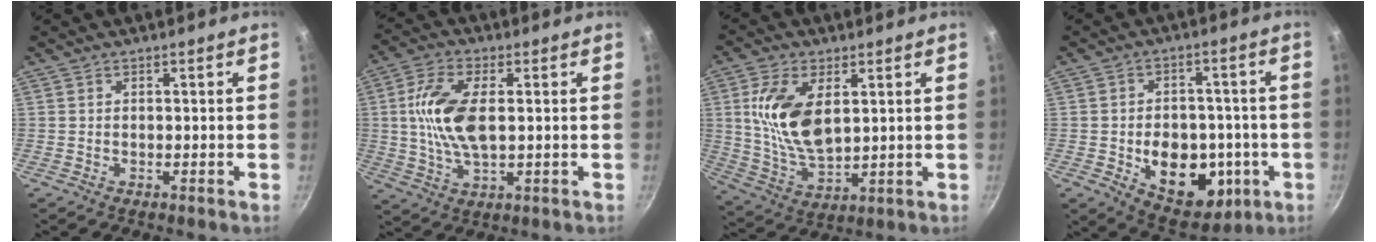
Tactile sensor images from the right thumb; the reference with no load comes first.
{"total": 11.7, "force": [1.1, 5.5, 10.2], "torque": [-0.202, 0.006, 0.017]}
{"total": 13.8, "force": [3.3, 7.2, 11.3], "torque": [-0.212, -0.018, 0.071]}
{"total": 16.1, "force": [-3.3, 11.3, 10.9], "torque": [-0.113, 0.007, -0.030]}